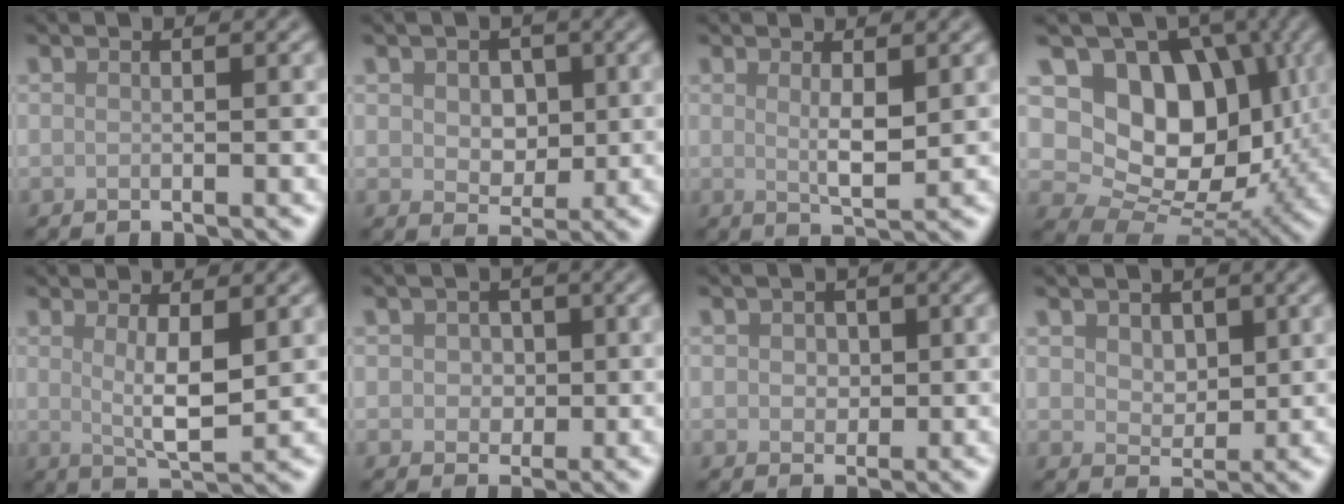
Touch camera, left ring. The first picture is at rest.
{"total": 3.1, "force": [0.5, 2.3, 2.0], "torque": [-0.037, -0.005, 0.004]}
{"total": 2.3, "force": [0.7, 0.5, 2.1], "torque": [-0.037, -0.008, 0.016]}
{"total": 10.6, "force": [2.1, 8.0, 6.7], "torque": [-0.104, -0.014, 0.026]}
{"total": 3.7, "force": [0.8, 1.0, 3.5], "torque": [-0.063, -0.010, 0.020]}
{"total": 2.0, "force": [0.2, 1.7, 1.0], "torque": [-0.012, 0.001, -0.006]}
{"total": 1.8, "force": [0.3, 1.5, 0.9], "torque": [-0.016, -0.001, -0.001]}
{"total": 2.4, "force": [1.0, 1.8, 1.3], "torque": [-0.028, -0.007, 0.016]}